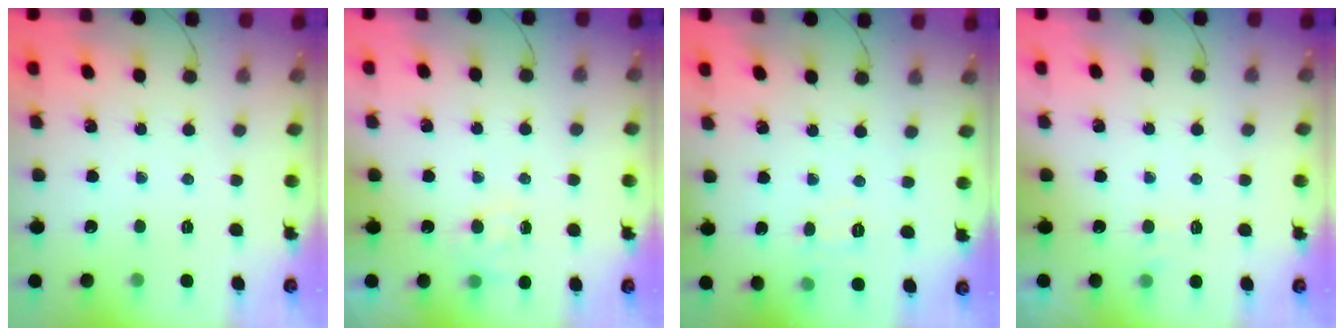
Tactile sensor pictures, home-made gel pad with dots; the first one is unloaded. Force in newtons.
{"total": 5.9, "press": 5.8, "slide": 1.3}
{"total": 5.3, "press": 5.0, "slide": 1.5}
{"total": 4.3, "press": 4.1, "slide": 1.1}